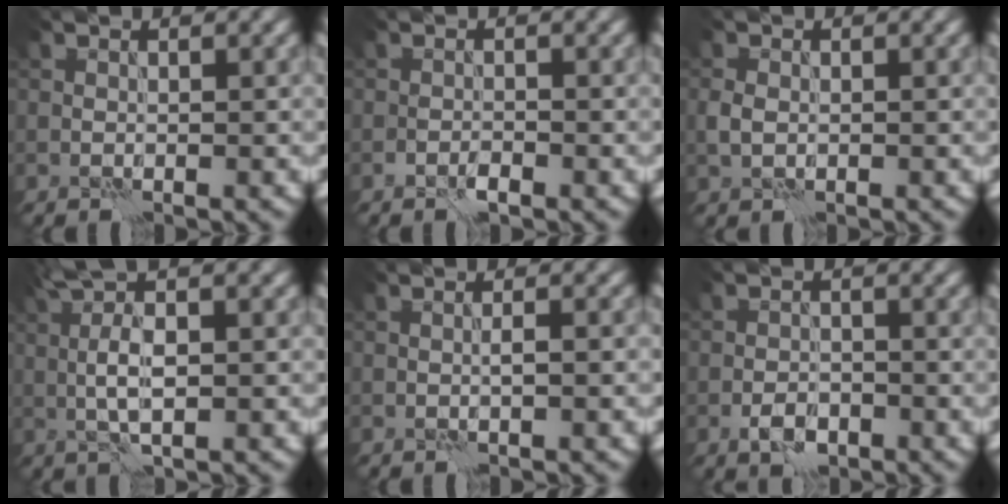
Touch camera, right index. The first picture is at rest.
{"total": 0.7, "force": [-0.5, 0.1, 0.5], "torque": [-0.009, 0.000, -0.010]}
{"total": 1.5, "force": [-0.1, 1.2, 0.9], "torque": [-0.023, 0.001, -0.002]}
{"total": 4.4, "force": [1.0, 1.2, 4.2], "torque": [-0.087, 0.007, 0.017]}
{"total": 0.9, "force": [-0.2, 0.0, 0.9], "torque": [-0.015, 0.002, -0.004]}
{"total": 2.3, "force": [-1.2, 1.4, 1.4], "torque": [-0.023, 0.002, -0.025]}